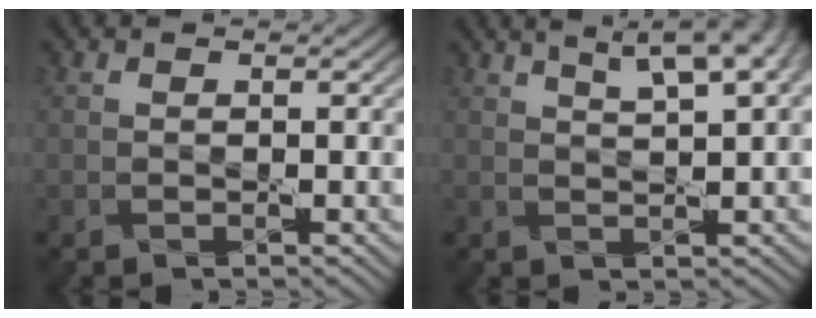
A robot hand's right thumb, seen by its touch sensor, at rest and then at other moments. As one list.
[{"total": 6.9, "force": [4.1, 1.6, 5.3], "torque": [-0.077, 0.022, 0.051]}]